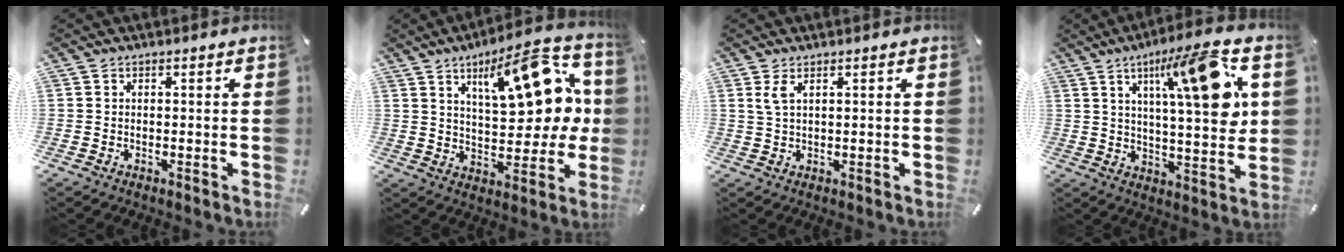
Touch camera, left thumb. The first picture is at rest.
{"total": 18.7, "force": [8.2, 8.3, 14.6], "torque": [-0.199, -0.037, 0.130]}
{"total": 2.6, "force": [1.3, 0.9, 2.1], "torque": [-0.046, 0.004, 0.021]}
{"total": 18.9, "force": [7.5, 4.7, 16.8], "torque": [-0.250, -0.024, 0.104]}